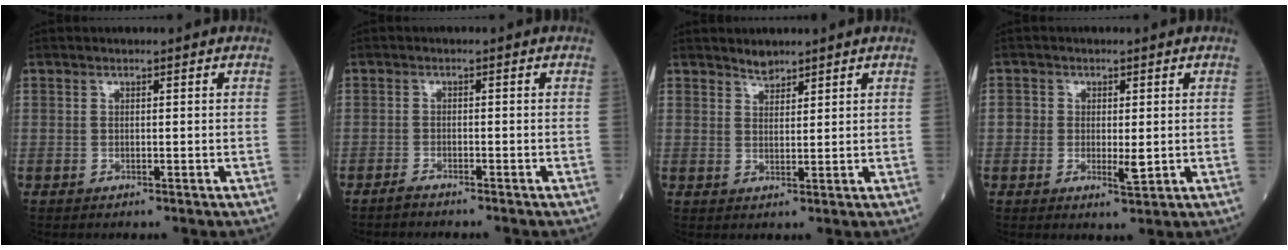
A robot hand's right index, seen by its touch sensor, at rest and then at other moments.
{"total": 1.8, "force": [-1.7, 0.0, 0.5], "torque": [-0.016, -0.002, -0.030]}
{"total": 2.1, "force": [2.0, 0.7, 0.3], "torque": [-0.004, -0.001, 0.036]}
{"total": 3.7, "force": [-0.4, 1.9, 3.2], "torque": [-0.045, -0.003, -0.007]}